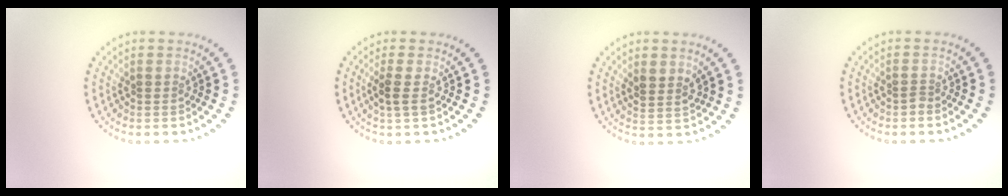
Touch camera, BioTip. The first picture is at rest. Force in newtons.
{"total": 1.4, "press": 1.3, "slide": 0.7}
{"total": 1.9, "press": 1.7, "slide": 1.0}
{"total": 0.5, "press": 0.4, "slide": 0.4}